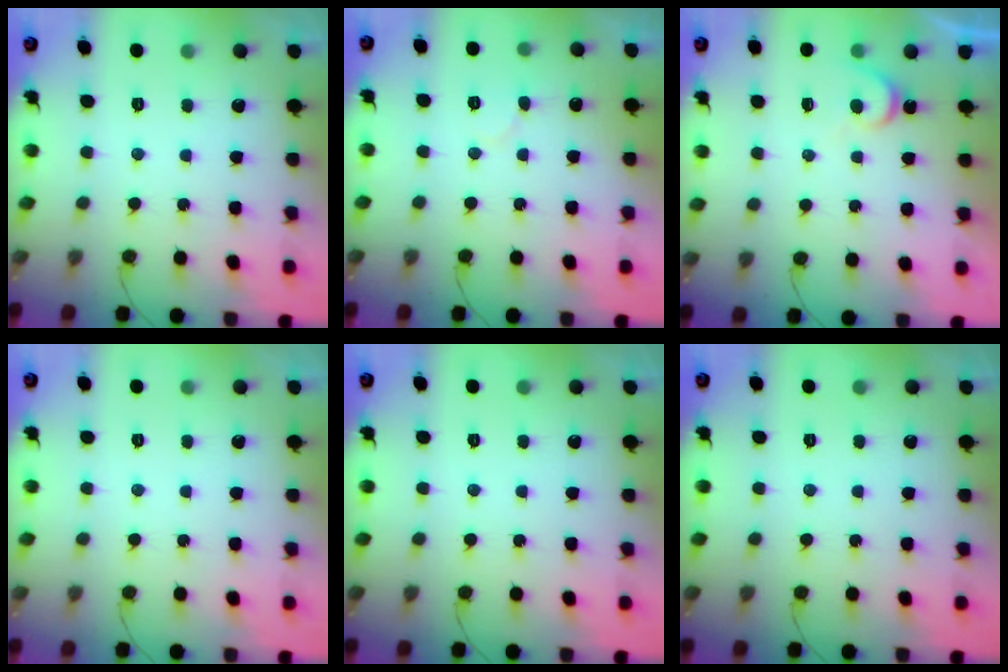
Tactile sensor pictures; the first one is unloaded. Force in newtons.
{"total": 5.0, "press": 5.0, "slide": 0.5}
{"total": 5.1, "press": 5.0, "slide": 0.4}
{"total": 0.0}
{"total": 0.0}
{"total": 0.0}